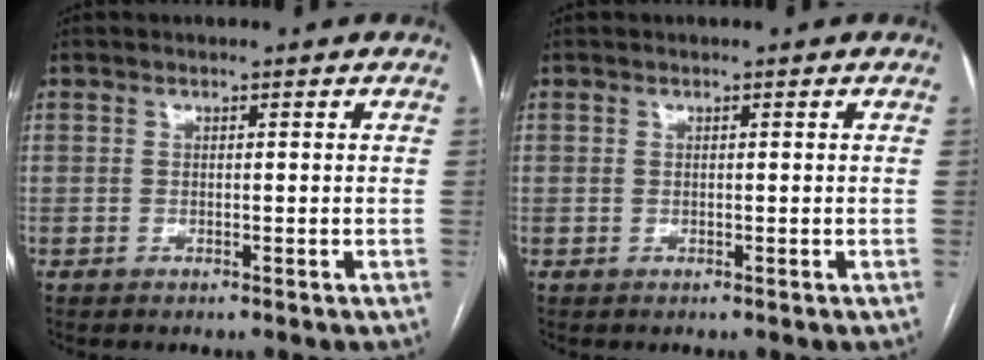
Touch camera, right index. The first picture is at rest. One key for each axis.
{"total": 0.0}